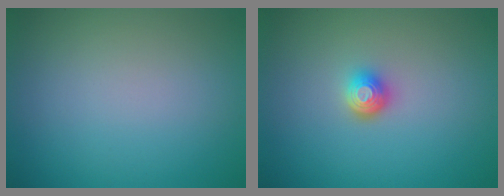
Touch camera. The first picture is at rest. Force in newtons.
{"total": 1.8, "press": 1.3, "slide": 1.2}